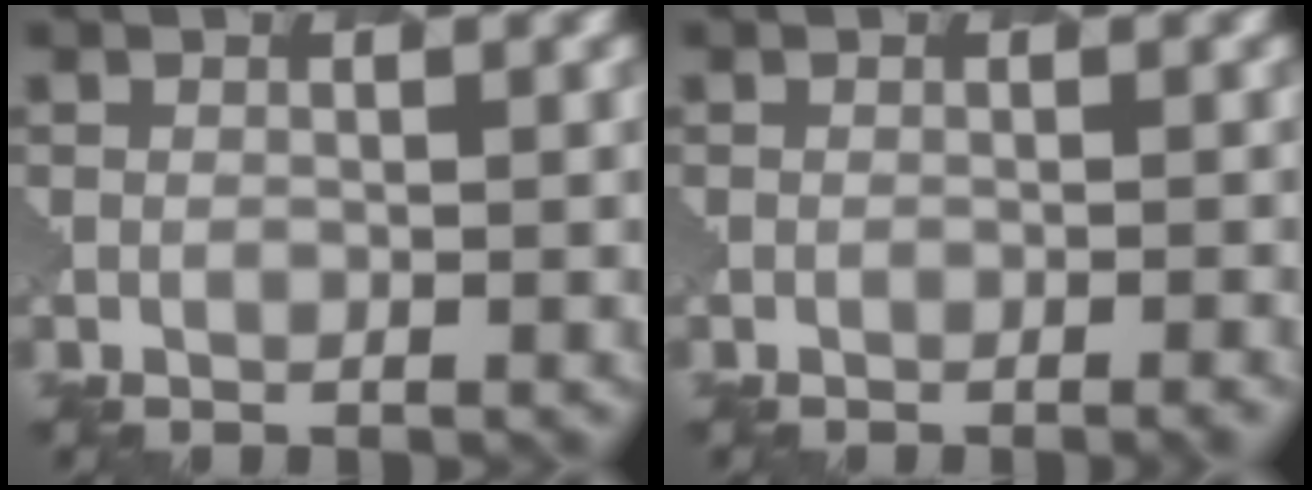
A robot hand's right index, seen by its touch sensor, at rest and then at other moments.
{"total": 1.1, "force": [-0.5, 0.4, 0.9], "torque": [0.001, 0.006, -0.009]}